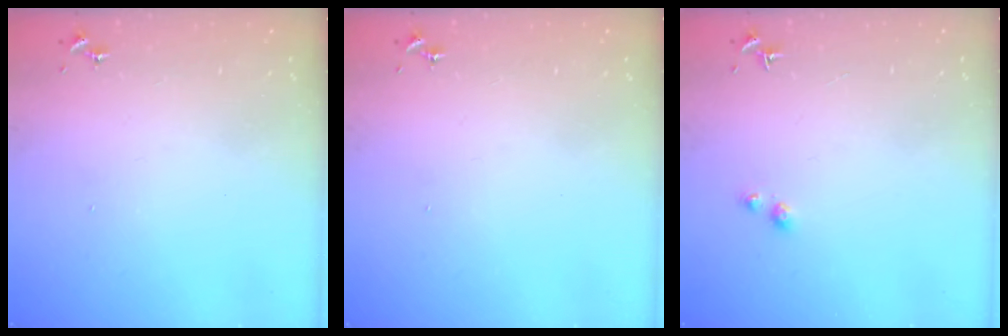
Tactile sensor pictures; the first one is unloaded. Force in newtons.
{"total": 0.0}
{"total": 2.8, "press": 2.8, "slide": 0.2}